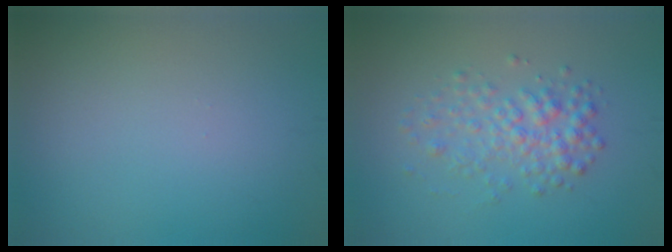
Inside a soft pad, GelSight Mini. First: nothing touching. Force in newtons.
{"total": 3.1, "press": 3.1, "slide": 0.1}